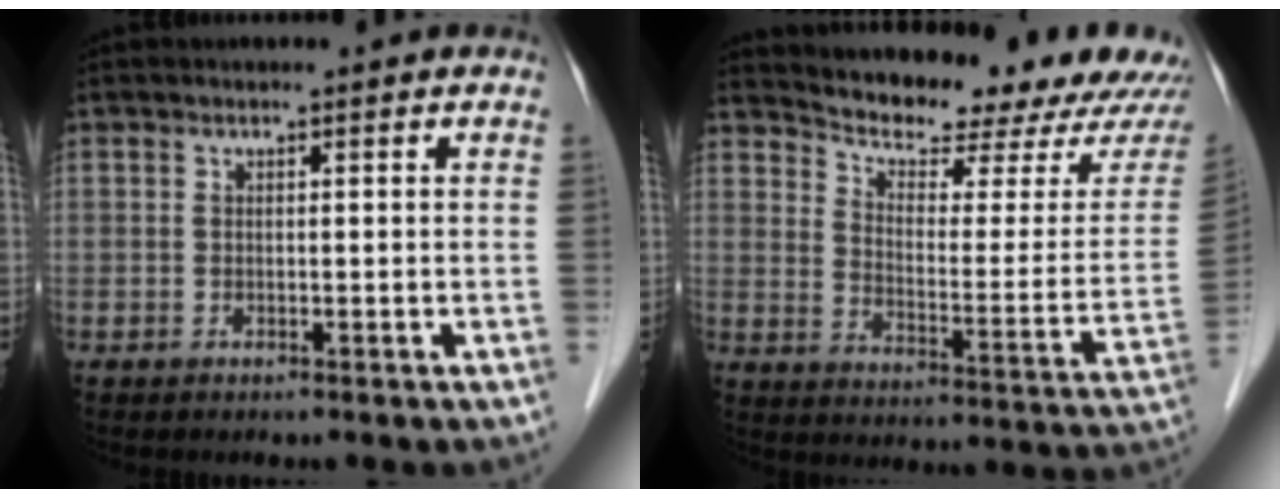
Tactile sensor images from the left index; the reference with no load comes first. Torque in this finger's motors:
{"motor_torque": [0.31, -0.46, 0.30, 0.03]}